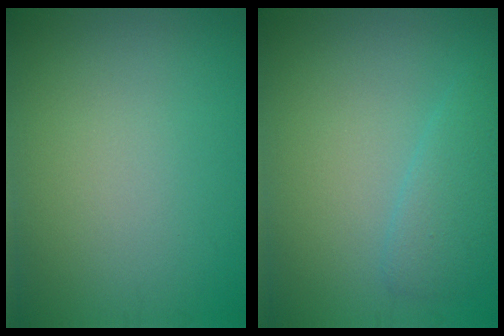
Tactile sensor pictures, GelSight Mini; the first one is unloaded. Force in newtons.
{"total": 2.3, "press": 2.3, "slide": 0.0}